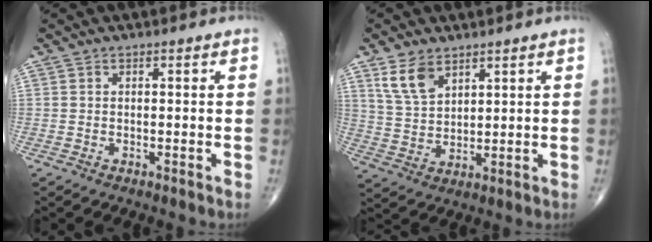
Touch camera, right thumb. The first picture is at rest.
{"total": 7.2, "force": [4.4, 4.0, 4.1], "torque": [-0.069, -0.019, 0.097]}